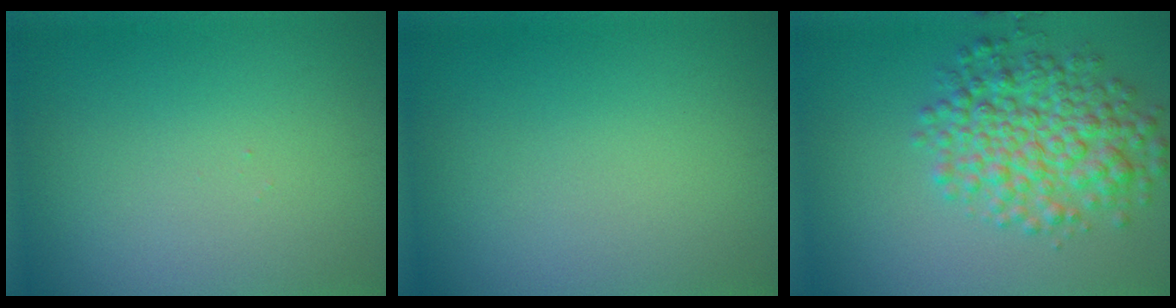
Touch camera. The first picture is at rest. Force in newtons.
{"total": 0.0}
{"total": 6.2, "press": 6.2, "slide": 0.1}